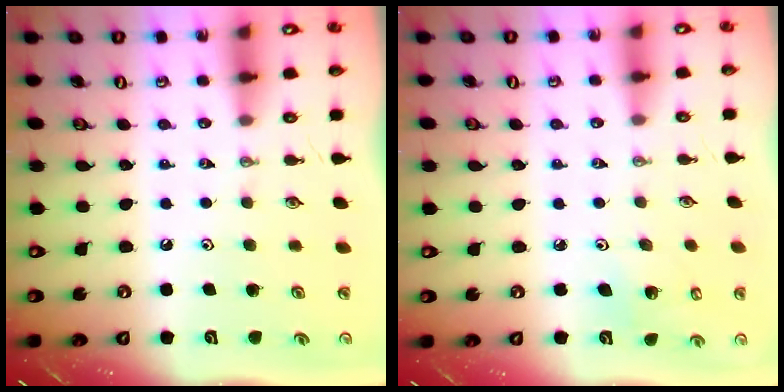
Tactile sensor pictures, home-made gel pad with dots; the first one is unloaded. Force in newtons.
{"total": 4.4, "press": 4.0, "slide": 1.9}